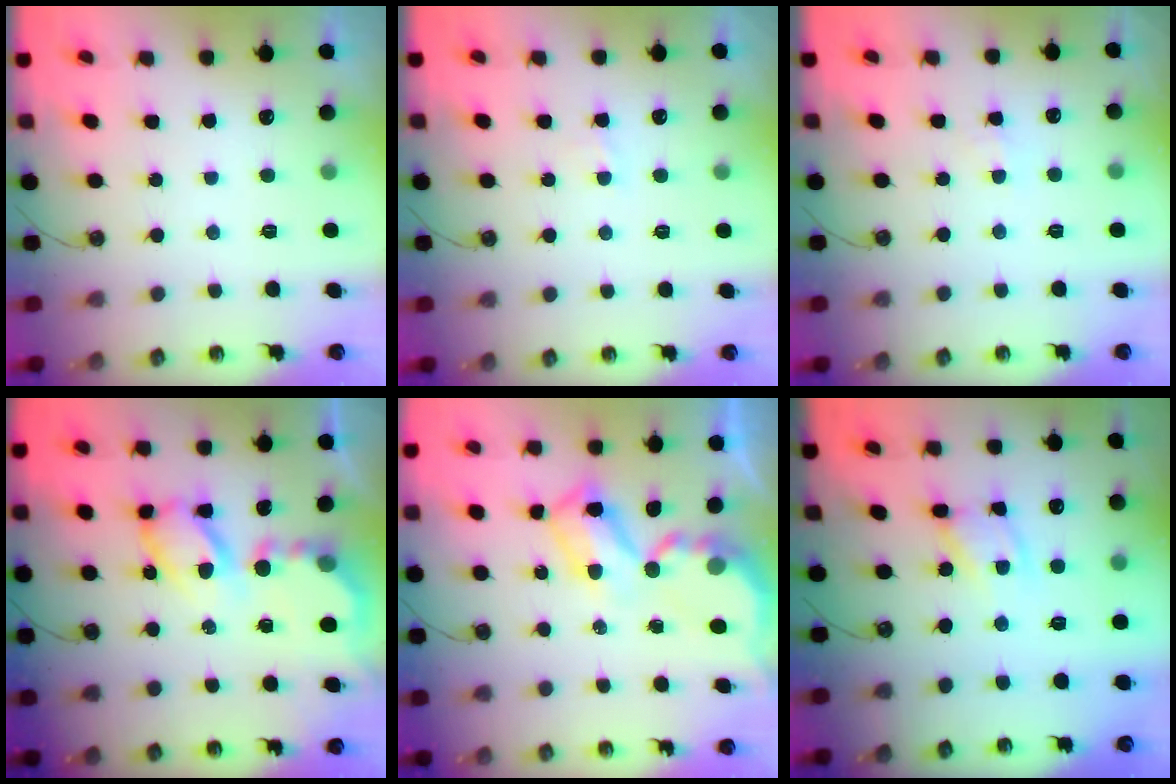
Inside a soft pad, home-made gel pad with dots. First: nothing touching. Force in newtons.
{"total": 2.8, "press": 2.8, "slide": 0.4}
{"total": 1.6, "press": 1.5, "slide": 0.3}
{"total": 11.7, "press": 11.7, "slide": 0.8}
{"total": 8.2, "press": 8.2, "slide": 0.7}
{"total": 8.3, "press": 8.3, "slide": 0.5}